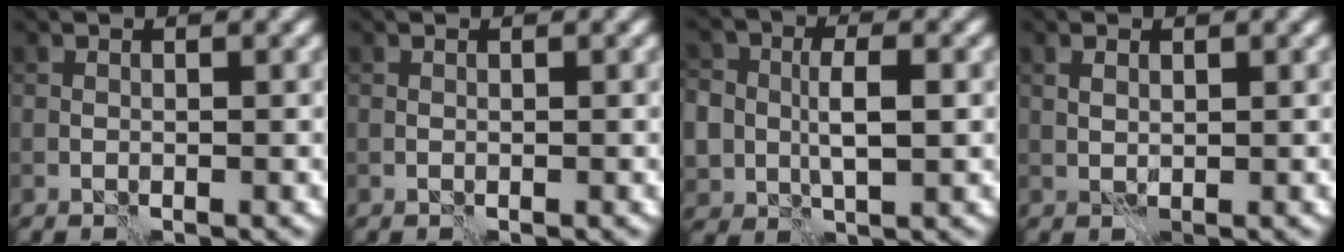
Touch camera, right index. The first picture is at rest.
{"total": 0.0}
{"total": 6.1, "force": [0.1, 4.7, 3.9], "torque": [-0.055, -0.004, 0.000]}
{"total": 0.9, "force": [0.6, 0.5, 0.4], "torque": [-0.011, 0.002, 0.014]}